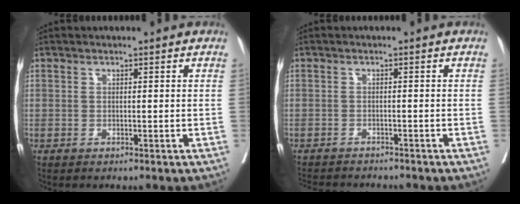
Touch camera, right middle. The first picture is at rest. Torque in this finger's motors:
{"motor_torque": [0.23, -0.31, 0.04, 0.02]}